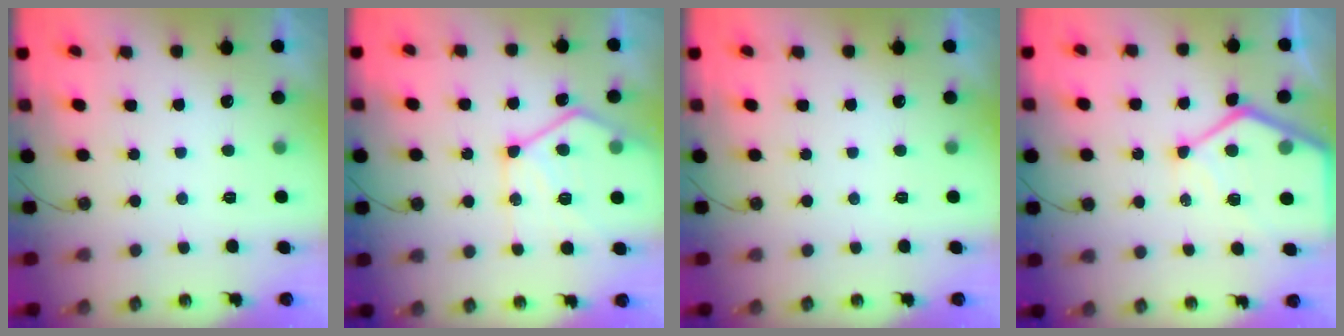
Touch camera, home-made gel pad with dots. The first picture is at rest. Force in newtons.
{"total": 15.5, "press": 15.4, "slide": 1.8}
{"total": 0.0}
{"total": 14.5, "press": 14.4, "slide": 1.3}